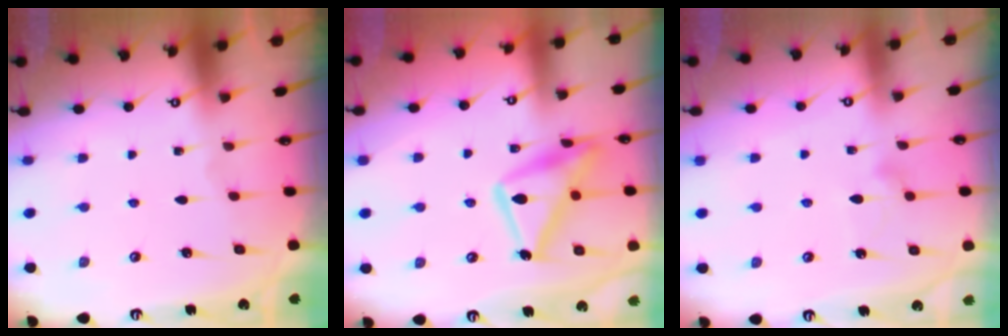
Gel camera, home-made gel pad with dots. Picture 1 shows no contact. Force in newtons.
{"total": 18.1, "press": 18.1, "slide": 1.2}
{"total": 9.9, "press": 9.9, "slide": 0.5}